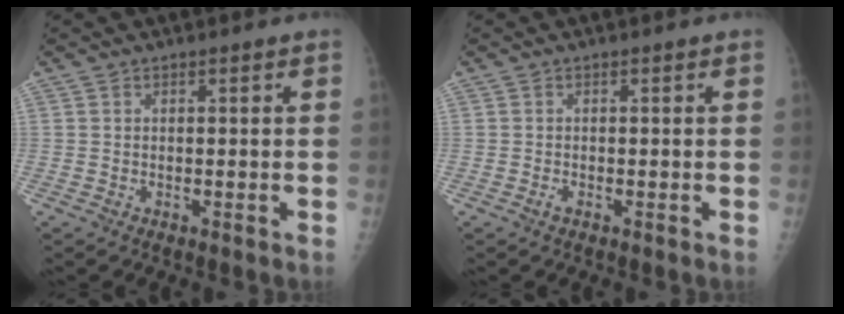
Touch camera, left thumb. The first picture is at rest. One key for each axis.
{"total": 0.7, "fx": -0.3, "fy": 0.4, "fz": 0.5, "tx": -0.010, "ty": -0.001, "tz": -0.006}